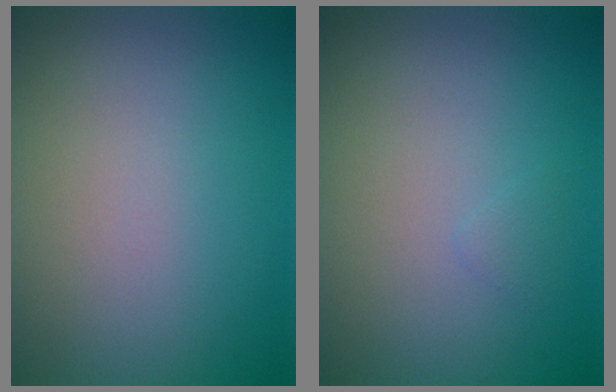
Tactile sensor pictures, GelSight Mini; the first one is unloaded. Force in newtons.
{"total": 0.5, "press": 0.5, "slide": 0.1}